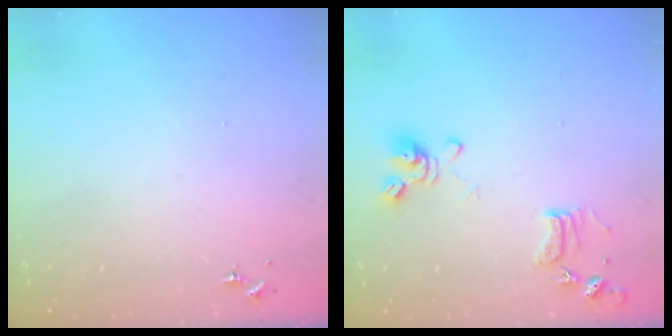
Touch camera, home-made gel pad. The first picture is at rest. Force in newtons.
{"total": 11.9, "press": 11.8, "slide": 1.3}